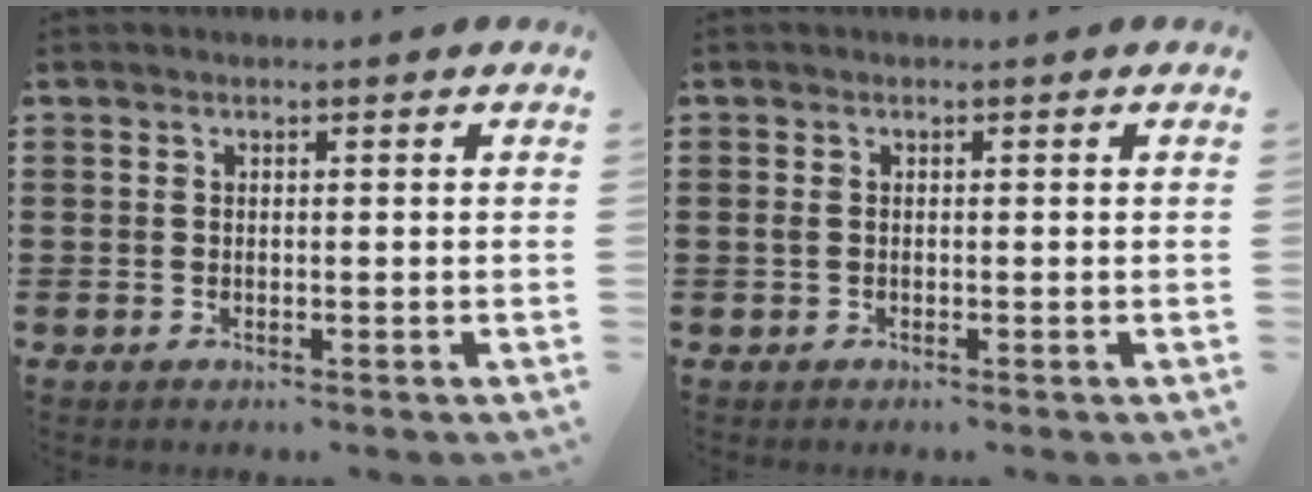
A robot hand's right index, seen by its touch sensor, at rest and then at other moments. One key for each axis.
{"total": 0.6, "fx": 0.0, "fy": 0.3, "fz": 0.5, "tx": -0.018, "ty": -0.001, "tz": -0.003}